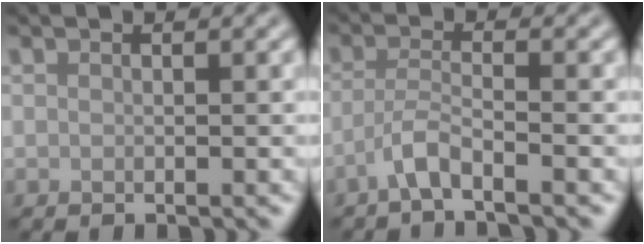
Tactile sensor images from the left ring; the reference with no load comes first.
{"total": 2.8, "force": [-2.0, 0.3, 1.9], "torque": [-0.039, 0.002, -0.051]}